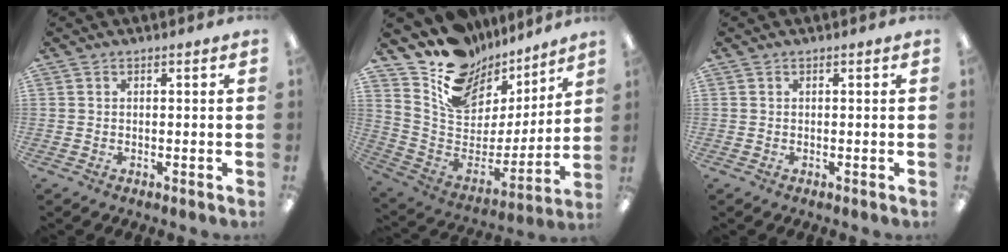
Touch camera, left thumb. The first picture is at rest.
{"total": 16.1, "force": [11.6, 10.0, 4.9], "torque": [-0.102, -0.093, 0.214]}
{"total": 0.0}